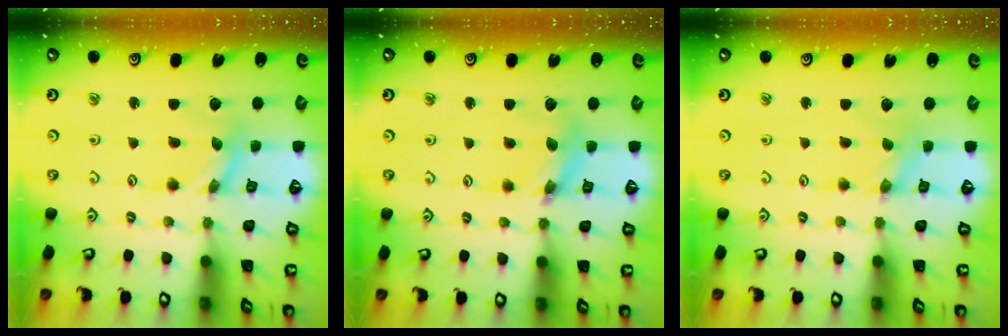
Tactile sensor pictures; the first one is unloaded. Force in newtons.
{"total": 5.9, "press": 5.9, "slide": 0.7}
{"total": 0.0}